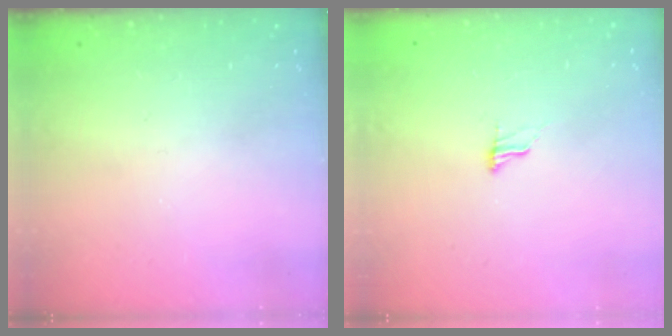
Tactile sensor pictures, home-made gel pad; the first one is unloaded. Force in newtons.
{"total": 7.4, "press": 7.4, "slide": 0.8}